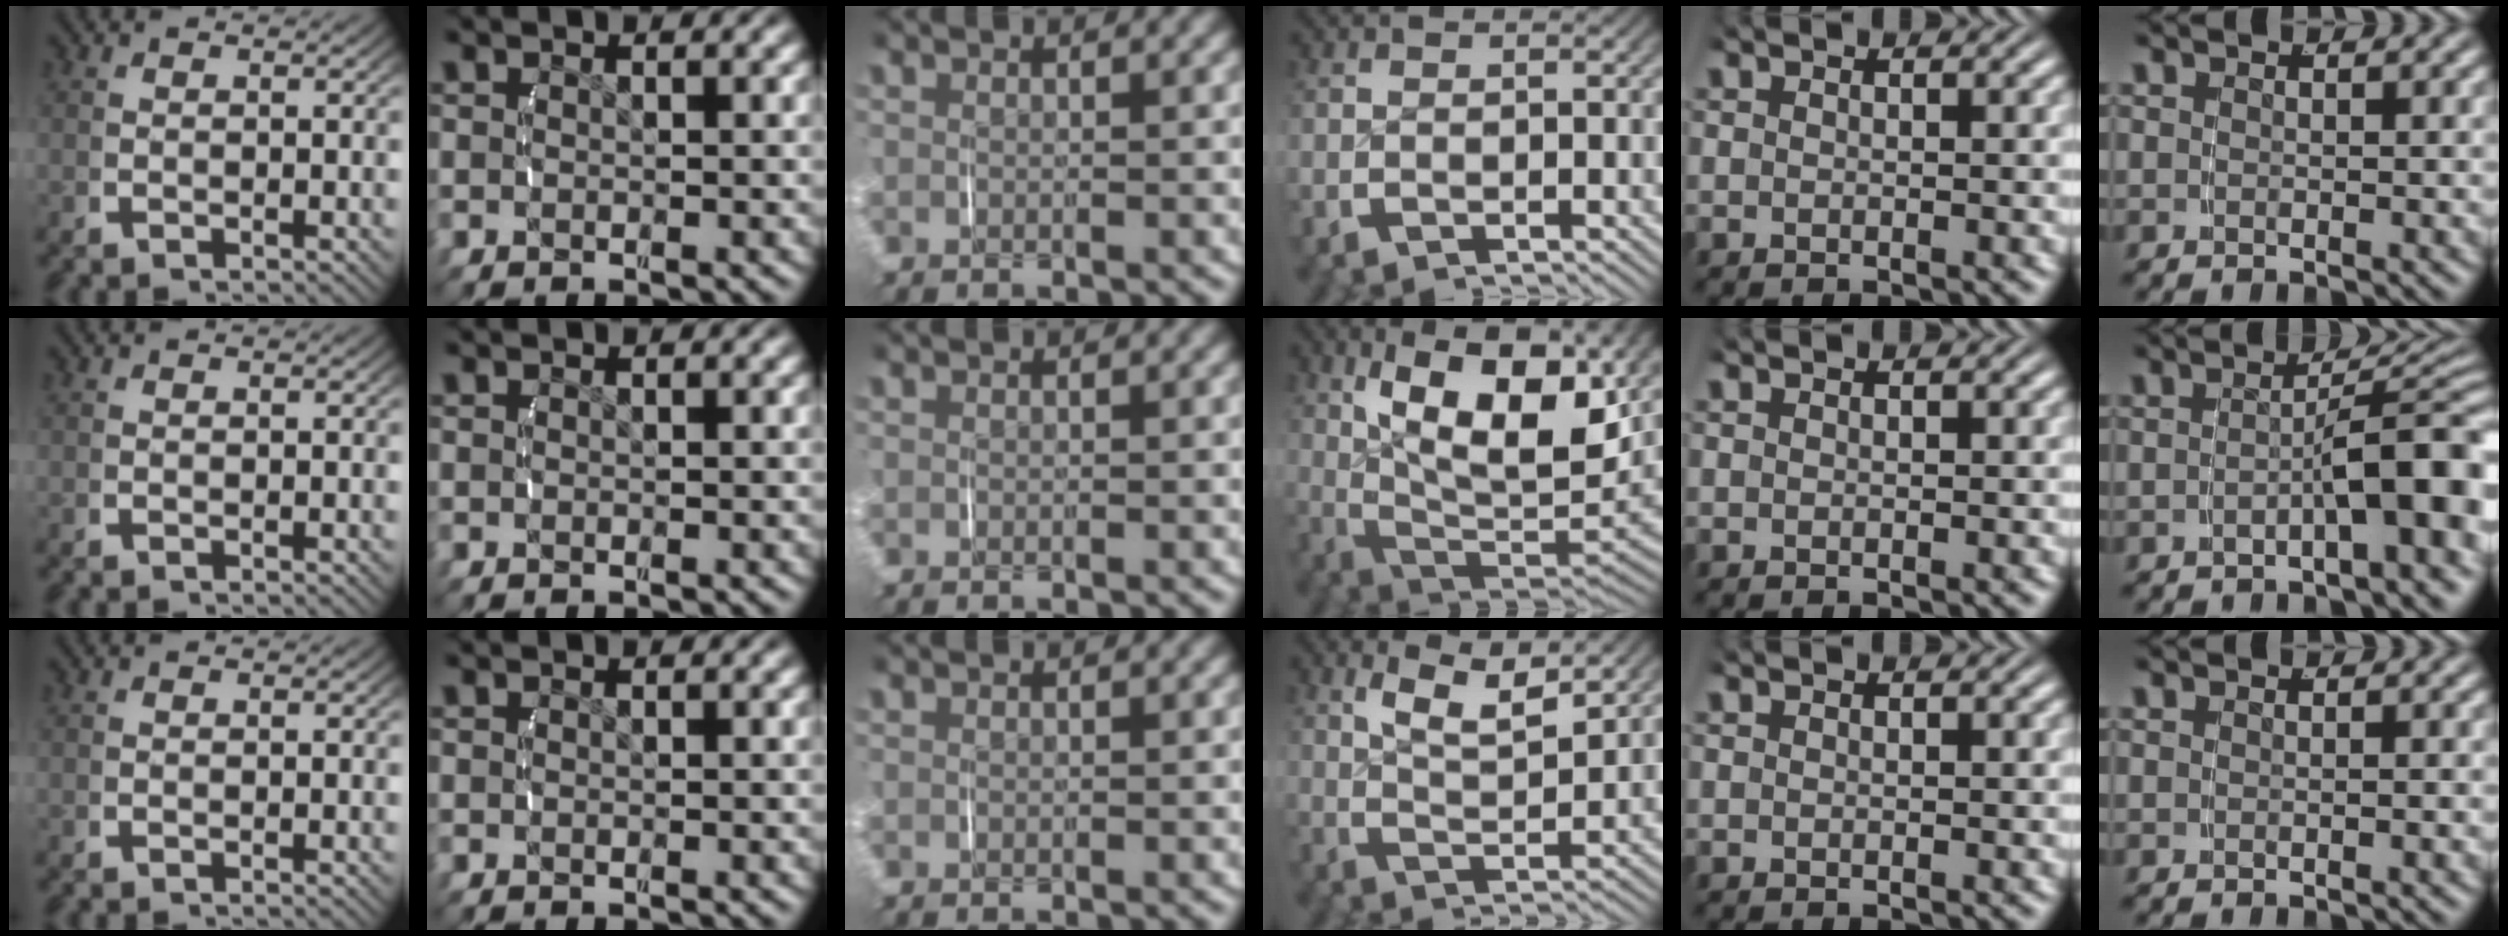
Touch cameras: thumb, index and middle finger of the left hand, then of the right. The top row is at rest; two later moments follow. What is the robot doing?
{"motion": "lift_and_place", "object": "phone"}